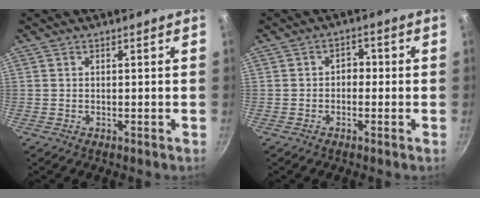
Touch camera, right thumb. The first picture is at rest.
{"total": 2.7, "force": [-0.5, 2.1, 1.6], "torque": [-0.007, 0.010, -0.013]}